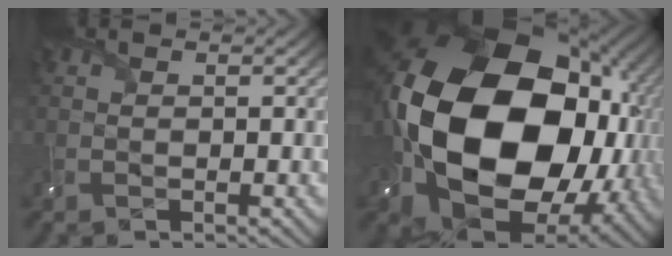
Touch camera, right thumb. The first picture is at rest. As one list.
[{"total": 23.6, "force": [0.1, 16.5, 16.8], "torque": [-0.383, -0.068, 0.042]}]